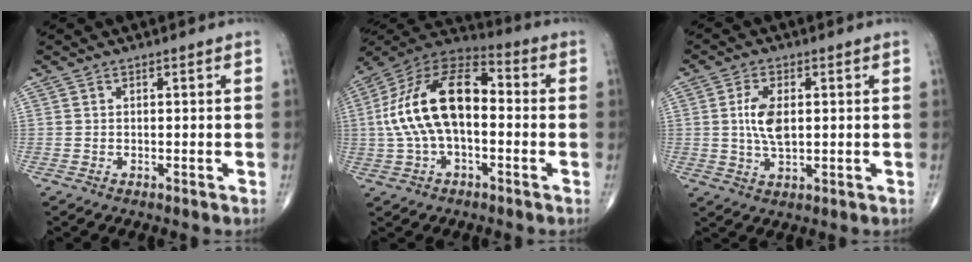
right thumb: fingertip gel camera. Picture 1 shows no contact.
{"total": 18.6, "force": [-0.1, 9.9, 15.7], "torque": [-0.293, 0.046, -0.011]}
{"total": 6.6, "force": [0.7, 3.4, 5.7], "torque": [-0.113, -0.003, 0.013]}